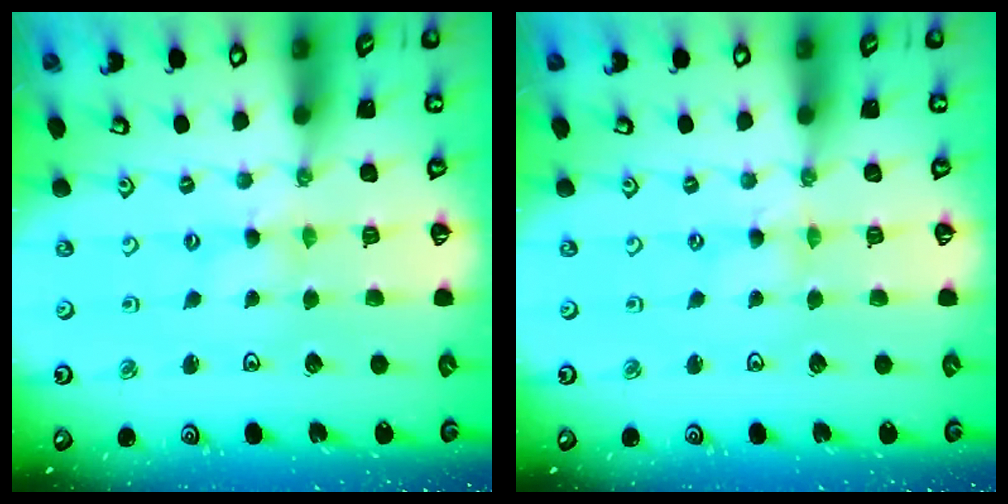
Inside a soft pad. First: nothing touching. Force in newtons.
{"total": 0.0}